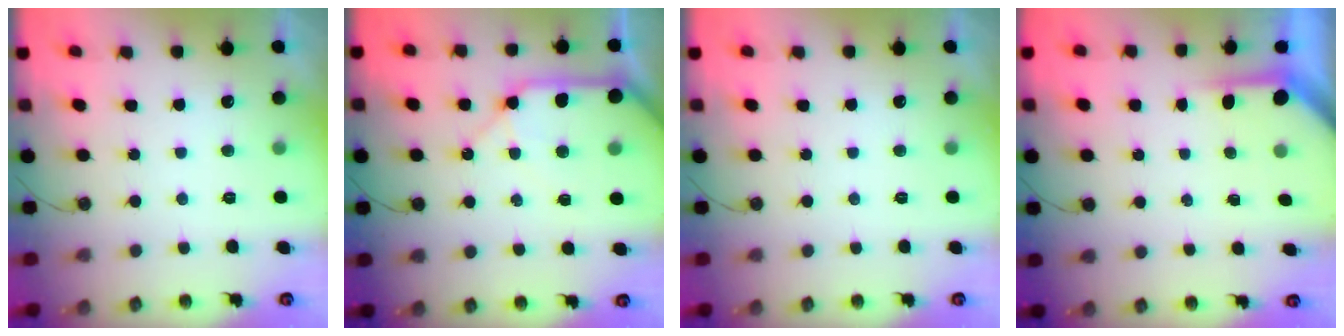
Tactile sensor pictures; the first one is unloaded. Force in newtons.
{"total": 11.7, "press": 11.6, "slide": 1.5}
{"total": 0.0}
{"total": 3.7, "press": 3.7, "slide": 0.3}